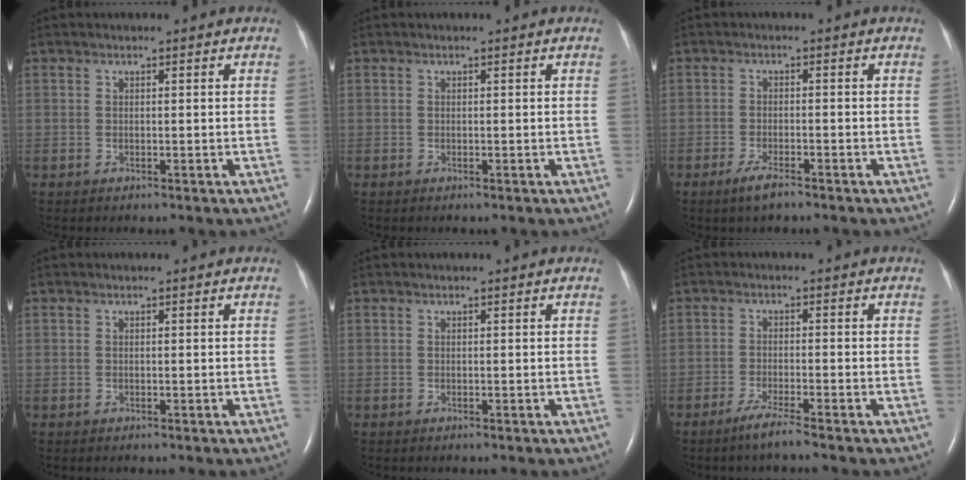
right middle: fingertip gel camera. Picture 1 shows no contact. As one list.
[{"total": 0.0}, {"total": 3.2, "force": [-2.3, 0.6, 2.1], "torque": [-0.051, -0.005, -0.042]}, {"total": 0.0}, {"total": 0.0}, {"total": 3.3, "force": [-2.5, -0.5, 2.0], "torque": [-0.050, -0.009, -0.052]}]